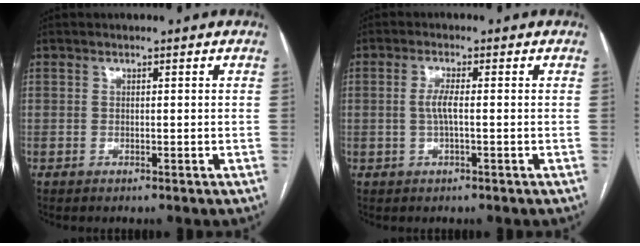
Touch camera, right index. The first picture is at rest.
{"total": 2.6, "force": [-0.2, 0.3, 2.5], "torque": [-0.053, 0.001, -0.003]}